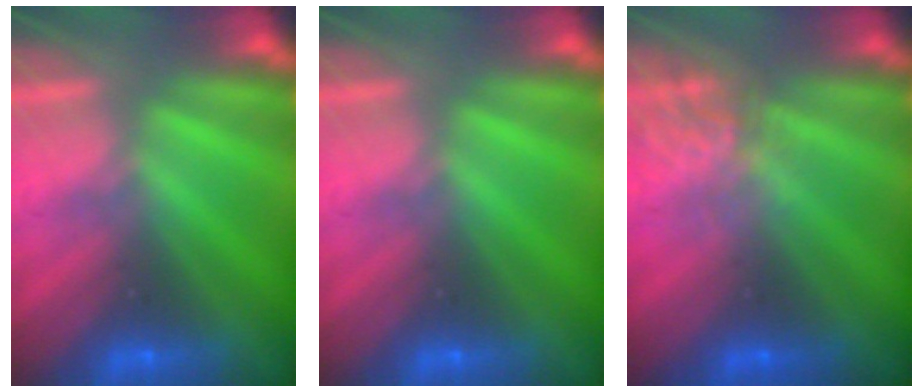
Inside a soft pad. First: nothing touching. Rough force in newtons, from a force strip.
{"total": 0.0}
{"total": 3.9}